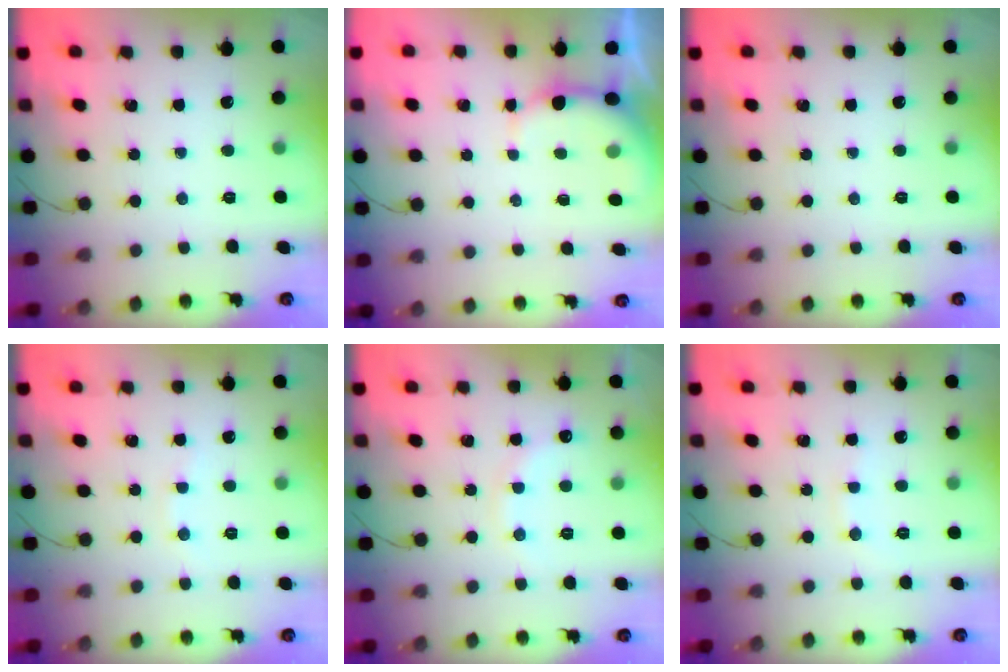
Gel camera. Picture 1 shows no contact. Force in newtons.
{"total": 3.4, "press": 3.2, "slide": 0.9}
{"total": 0.0}
{"total": 2.7, "press": 2.6, "slide": 0.8}
{"total": 8.0, "press": 7.8, "slide": 1.3}
{"total": 5.8, "press": 5.6, "slide": 1.6}